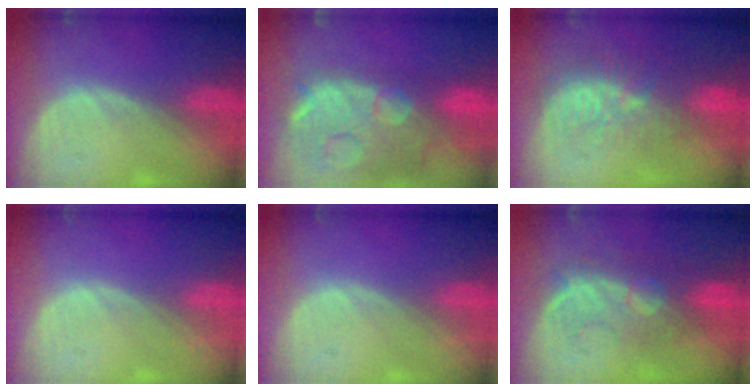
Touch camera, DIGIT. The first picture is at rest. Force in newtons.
{"total": 14.9, "press": 12.0, "slide": 8.9}
{"total": 9.3, "press": 8.6, "slide": 3.5}
{"total": 0.0}
{"total": 0.0}
{"total": 8.4, "press": 8.0, "slide": 2.5}